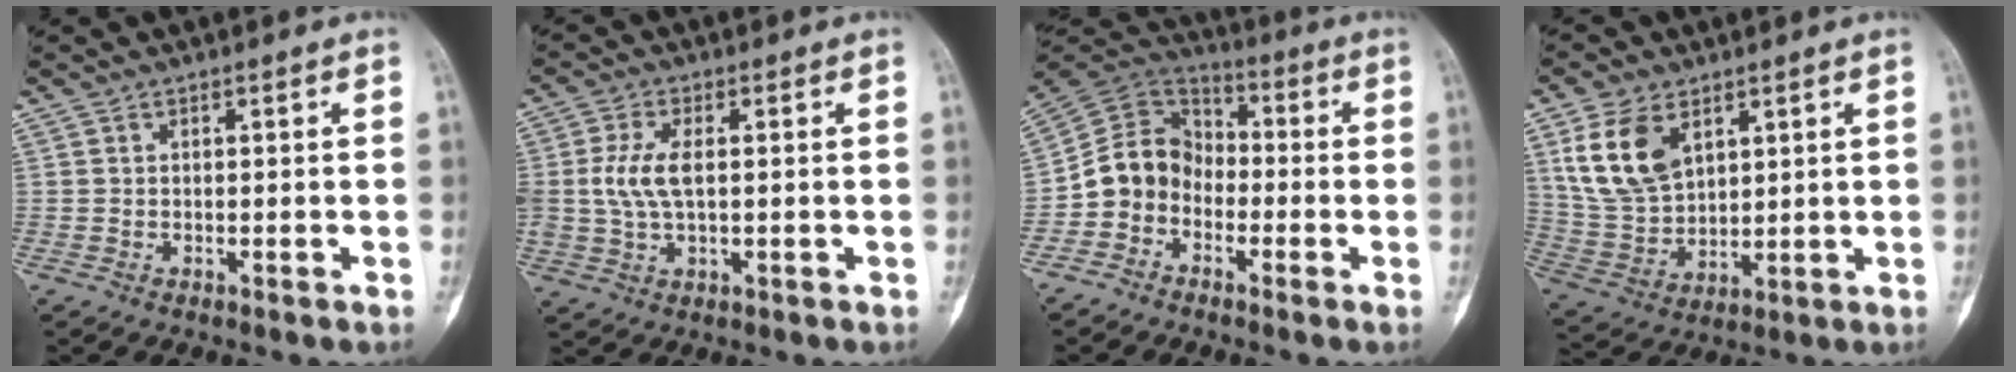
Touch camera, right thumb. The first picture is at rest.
{"total": 7.0, "force": [0.7, 3.6, 5.9], "torque": [-0.135, 0.003, 0.015]}
{"total": 10.2, "force": [-3.3, 8.6, 4.3], "torque": [-0.054, 0.058, -0.080]}
{"total": 12.6, "force": [5.7, 7.7, 8.2], "torque": [-0.149, -0.019, 0.126]}